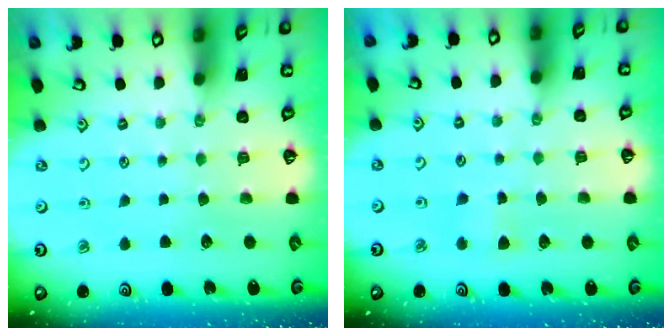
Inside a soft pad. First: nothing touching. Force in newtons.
{"total": 2.9, "press": 2.9, "slide": 0.5}